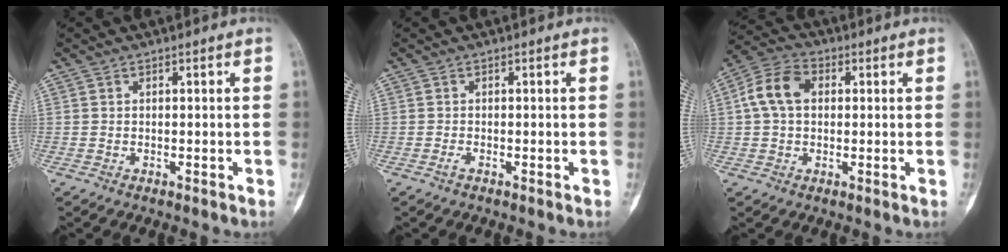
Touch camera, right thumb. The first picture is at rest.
{"total": 0.6, "force": [-0.4, 0.1, 0.4], "torque": [-0.009, 0.001, -0.009]}
{"total": 8.4, "force": [1.3, 5.9, 5.8], "torque": [-0.109, 0.025, 0.018]}